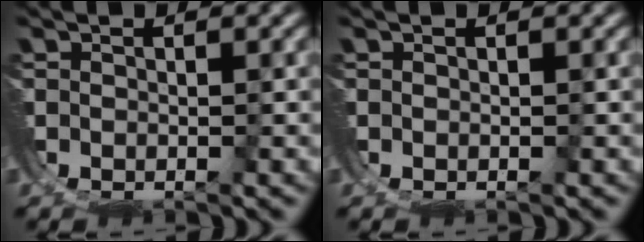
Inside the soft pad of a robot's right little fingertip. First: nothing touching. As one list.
[{"total": 0.0}]